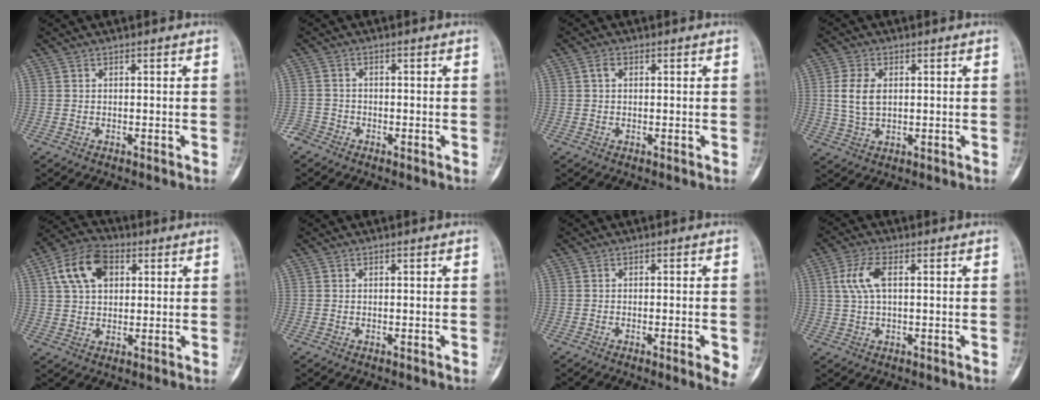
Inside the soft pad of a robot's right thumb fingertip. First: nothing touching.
{"total": 2.3, "force": [-1.8, 1.5, 0.1], "torque": [0.001, 0.003, -0.041]}
{"total": 1.6, "force": [0.4, 1.1, 1.1], "torque": [-0.017, 0.006, 0.006]}
{"total": 6.1, "force": [0.9, 3.8, 4.7], "torque": [-0.094, 0.000, 0.021]}
{"total": 10.9, "force": [3.6, 7.1, 7.4], "torque": [-0.122, 0.012, 0.057]}
{"total": 0.0}
{"total": 3.9, "force": [-1.2, 0.6, 3.7], "torque": [-0.053, -0.008, -0.015]}
{"total": 5.8, "force": [1.3, 2.7, 5.1], "torque": [-0.121, 0.012, 0.026]}